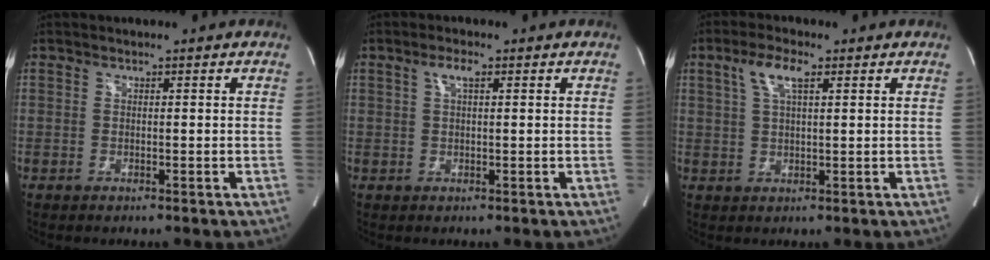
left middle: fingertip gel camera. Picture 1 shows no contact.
{"total": 2.2, "force": [0.9, 0.5, 1.9], "torque": [-0.040, 0.007, 0.017]}
{"total": 4.8, "force": [2.2, 1.2, 4.1], "torque": [-0.090, 0.013, 0.045]}